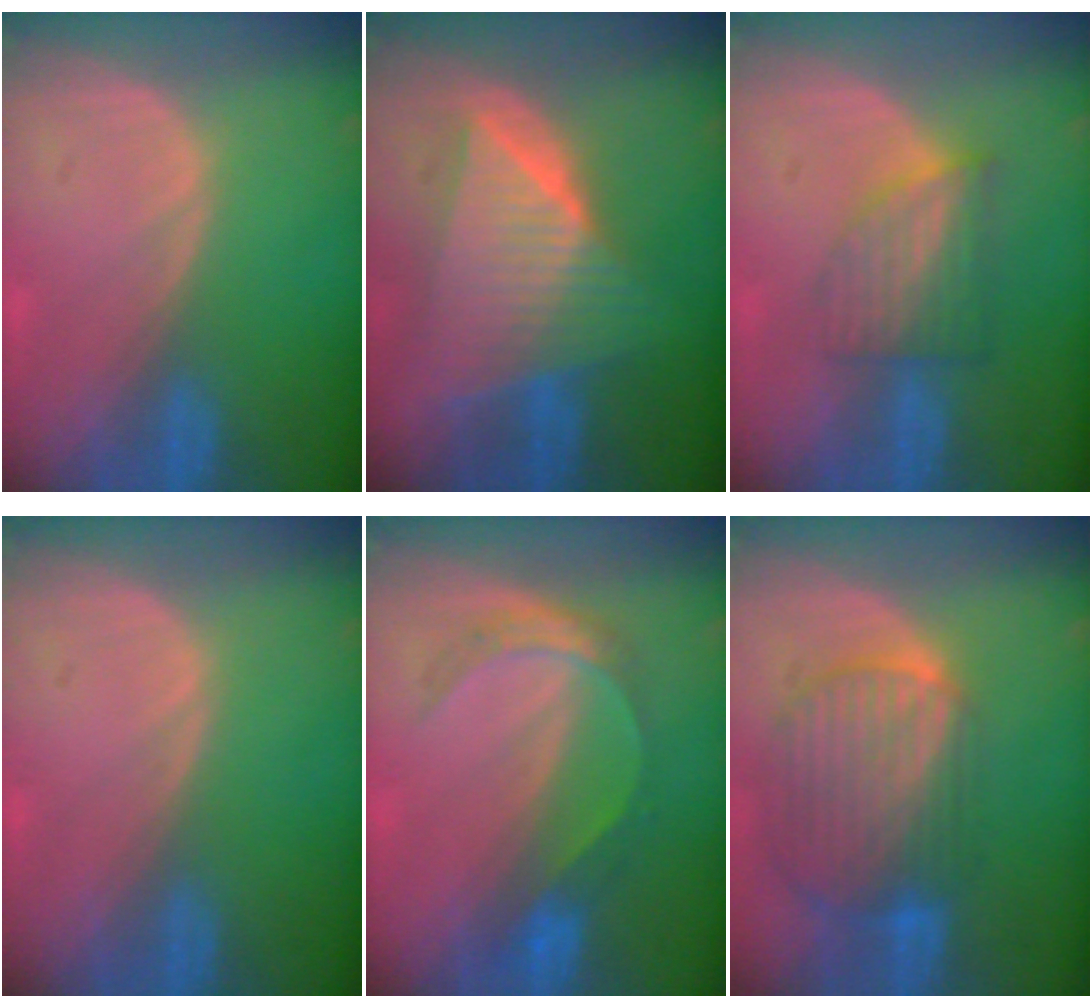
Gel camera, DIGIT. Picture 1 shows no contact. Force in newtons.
{"total": 9.9, "press": 9.9, "slide": 0.6}
{"total": 6.3, "press": 5.6, "slide": 2.9}
{"total": 0.0}
{"total": 5.4, "press": 5.1, "slide": 1.7}
{"total": 10.3, "press": 8.6, "slide": 5.6}